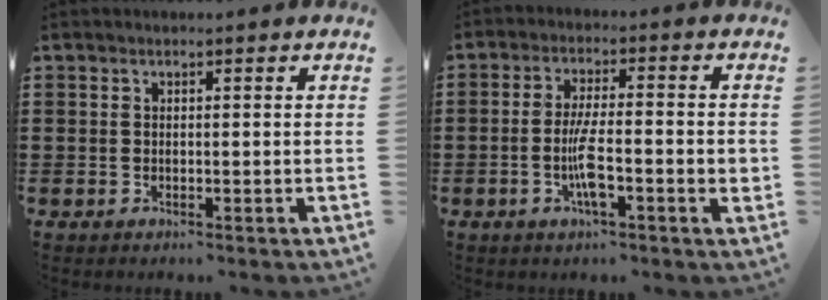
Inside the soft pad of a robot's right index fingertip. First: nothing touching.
{"total": 7.5, "force": [-1.9, 1.1, 7.1], "torque": [-0.146, -0.013, -0.041]}